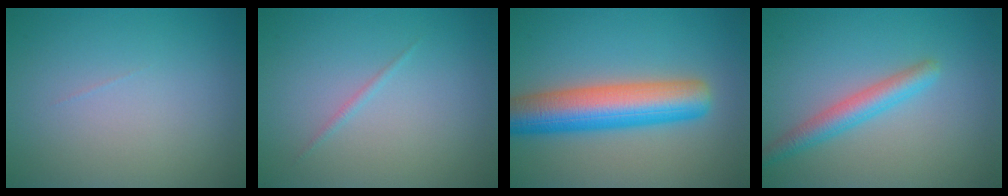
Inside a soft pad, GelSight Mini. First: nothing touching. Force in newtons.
{"total": 0.5, "press": 0.5, "slide": 0.0}
{"total": 8.4, "press": 8.3, "slide": 0.3}
{"total": 3.0, "press": 3.0, "slide": 0.0}